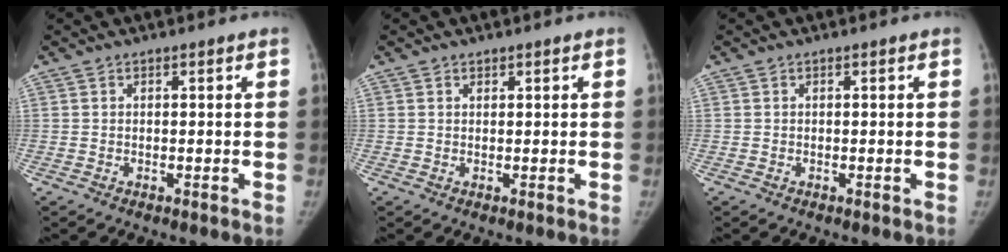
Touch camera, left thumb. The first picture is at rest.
{"total": 0.6, "force": [0.4, 0.4, 0.0], "torque": [0.007, -0.002, 0.005]}
{"total": 0.0}